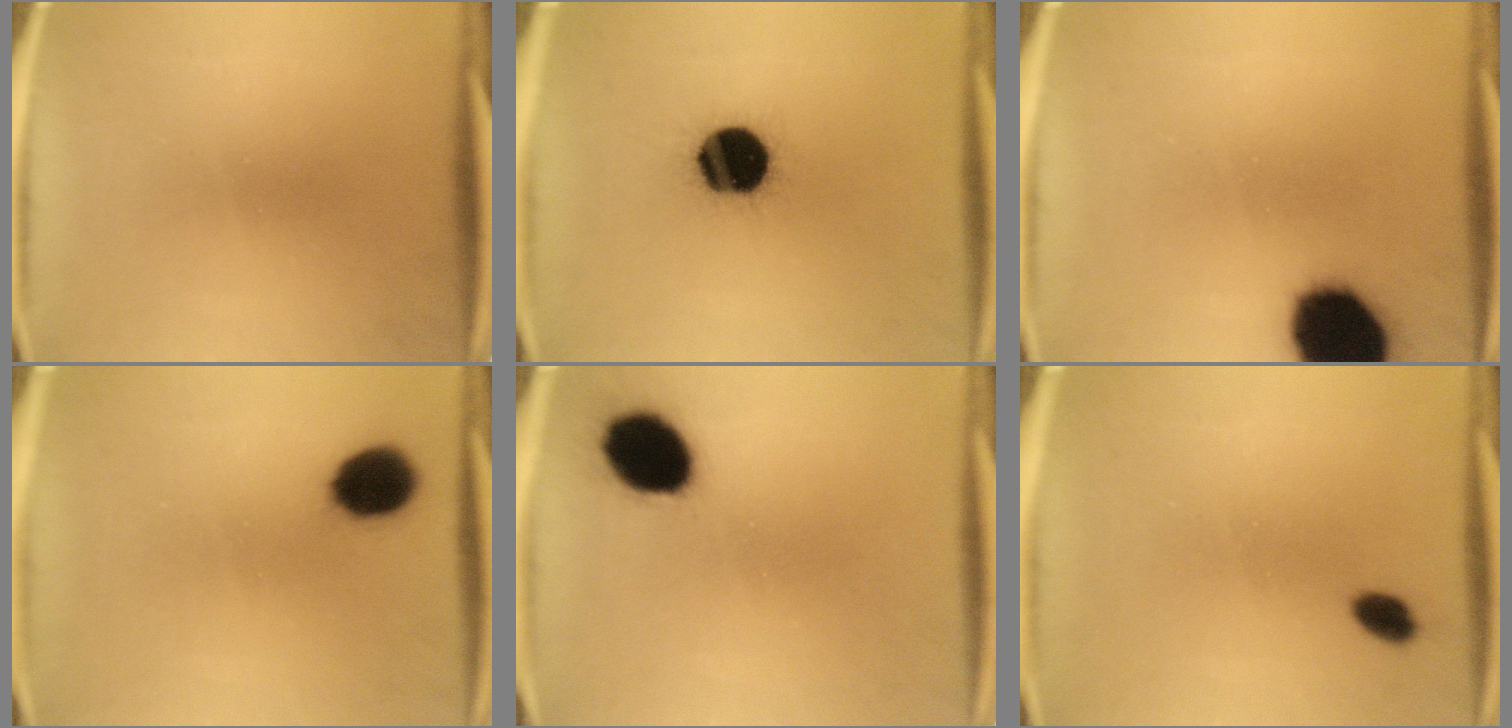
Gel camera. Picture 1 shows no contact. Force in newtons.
{"total": 18.3}
{"total": 19.3}
{"total": 8.7}
{"total": 13.9}
{"total": 2.9}